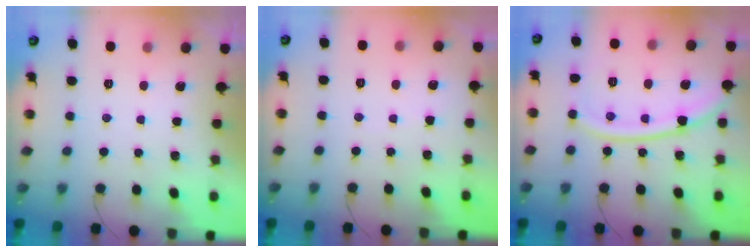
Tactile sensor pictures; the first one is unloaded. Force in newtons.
{"total": 2.7, "press": 2.7, "slide": 0.3}
{"total": 12.6, "press": 12.5, "slide": 1.5}